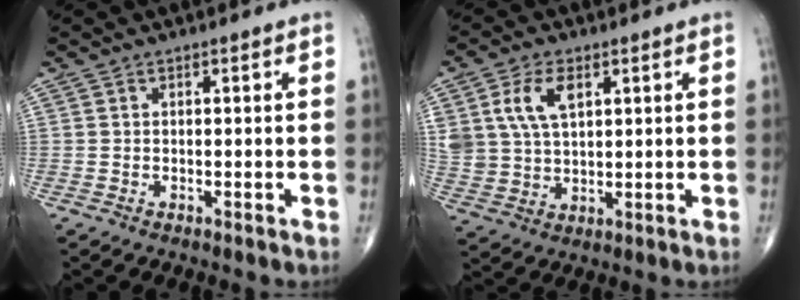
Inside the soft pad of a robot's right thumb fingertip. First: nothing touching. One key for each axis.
{"total": 9.6, "fx": 3.6, "fy": 5.7, "fz": 6.8, "tx": -0.129, "ty": -0.005, "tz": 0.076}